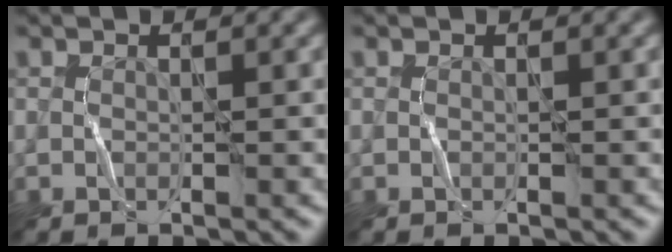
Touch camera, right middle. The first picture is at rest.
{"total": 0.0}